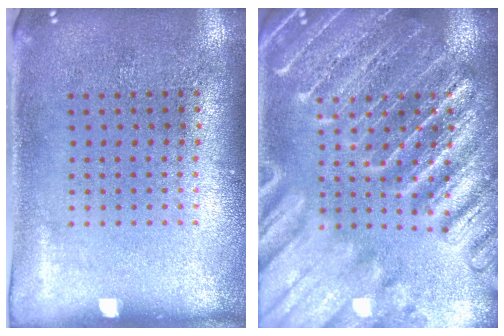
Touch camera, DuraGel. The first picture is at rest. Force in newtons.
{"total": 4.1, "press": 4.0, "slide": 0.5}